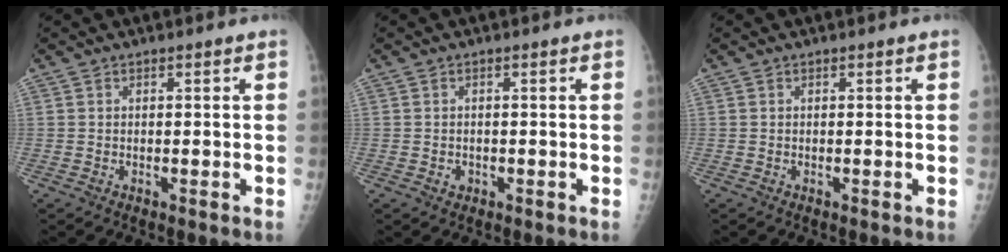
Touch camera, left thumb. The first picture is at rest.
{"total": 1.2, "force": [-0.4, 1.1, 0.2], "torque": [0.008, 0.004, -0.006]}
{"total": 0.0}